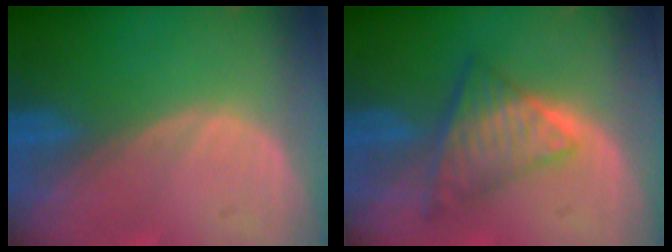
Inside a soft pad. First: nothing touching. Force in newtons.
{"total": 7.4, "press": 6.2, "slide": 3.9}